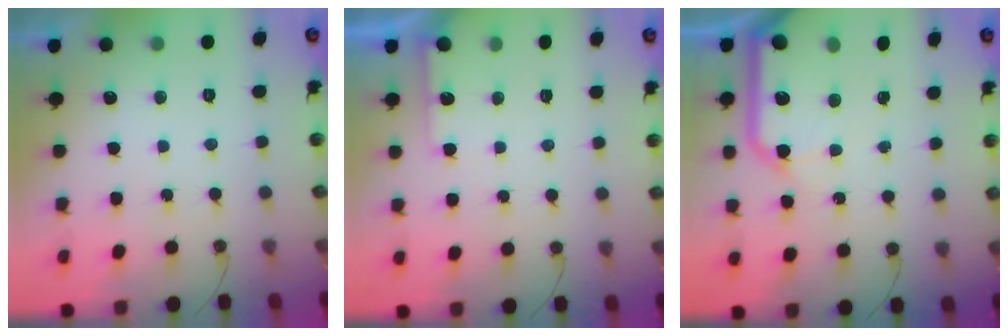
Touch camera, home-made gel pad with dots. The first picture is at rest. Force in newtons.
{"total": 3.9, "press": 3.9, "slide": 0.4}
{"total": 15.5, "press": 15.3, "slide": 2.1}